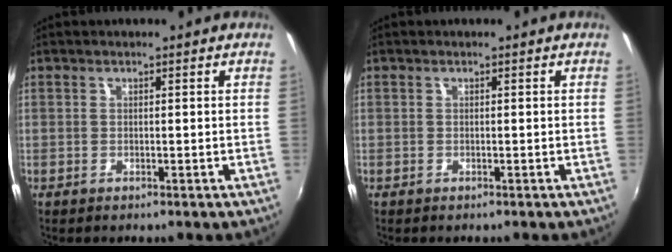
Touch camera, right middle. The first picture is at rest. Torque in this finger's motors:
{"motor_torque": [0.16, -0.37, 0.05, 0.01]}